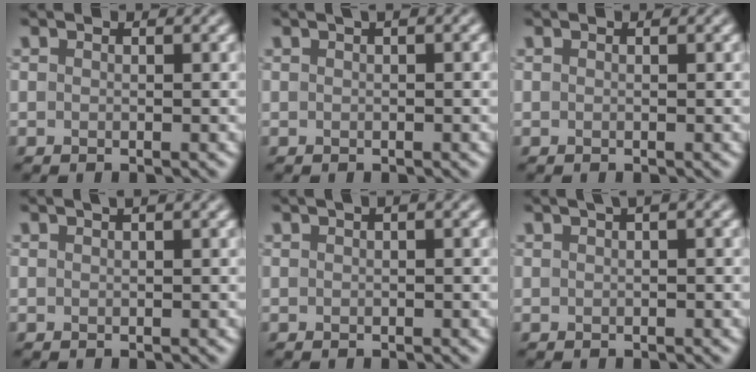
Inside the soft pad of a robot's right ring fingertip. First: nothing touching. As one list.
[{"total": 1.2, "force": [0.5, 0.2, 1.0], "torque": [-0.016, 0.008, 0.007]}, {"total": 0.0}, {"total": 1.2, "force": [0.5, 0.3, 1.0], "torque": [-0.013, 0.008, 0.007]}, {"total": 1.0, "force": [0.3, 0.2, 0.9], "torque": [-0.016, 0.002, 0.003]}, {"total": 2.1, "force": [0.9, 0.6, 1.8], "torque": [-0.022, 0.006, 0.011]}]